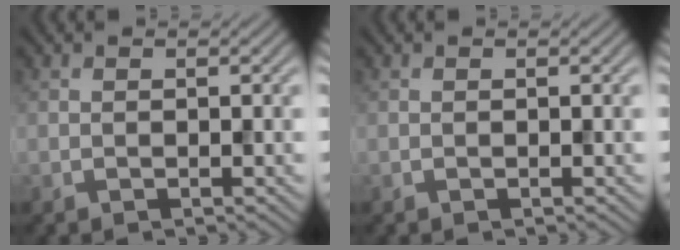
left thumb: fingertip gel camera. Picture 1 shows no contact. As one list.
[{"total": 0.0}]